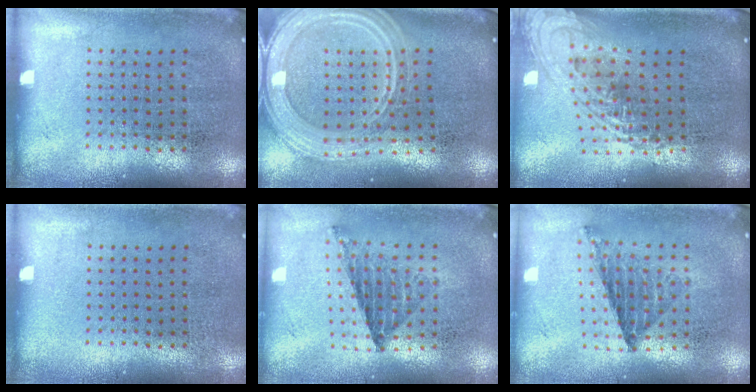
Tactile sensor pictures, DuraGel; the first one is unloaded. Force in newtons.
{"total": 3.1, "press": 2.6, "slide": 1.8}
{"total": 1.9, "press": 1.5, "slide": 1.2}
{"total": 0.0}
{"total": 0.8, "press": 0.8, "slide": 0.2}
{"total": 0.8, "press": 0.8, "slide": 0.1}